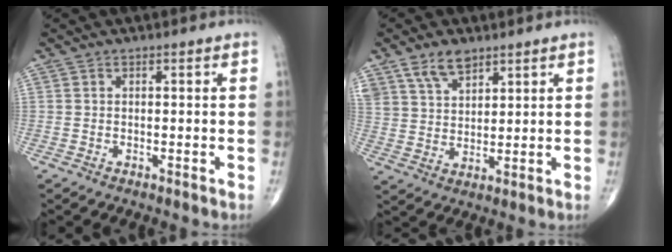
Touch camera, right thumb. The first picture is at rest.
{"total": 7.0, "force": [4.7, 3.7, 3.5], "torque": [-0.050, -0.022, 0.096]}